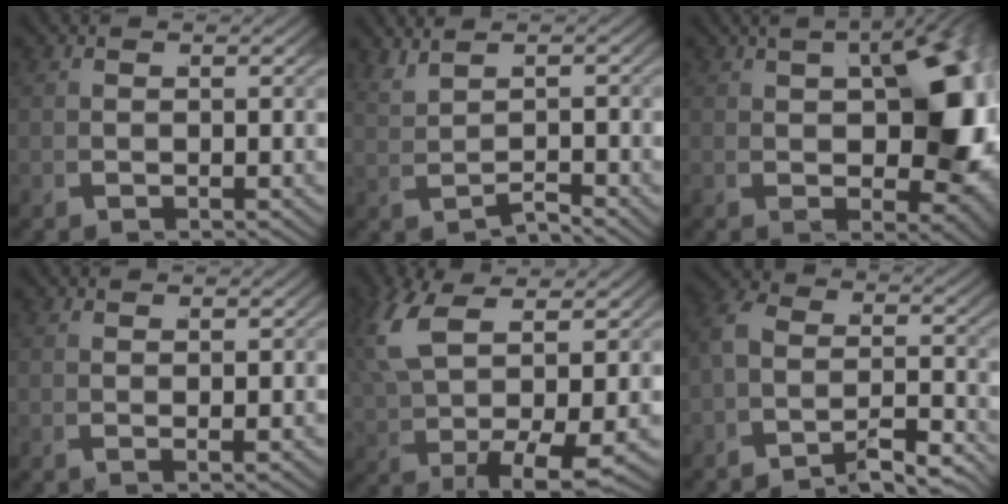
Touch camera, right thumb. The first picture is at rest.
{"total": 1.2, "force": [0.8, -0.3, 0.8], "torque": [-0.005, 0.017, 0.013]}
{"total": 12.9, "force": [0.3, 7.2, 10.7], "torque": [-0.135, -0.032, 0.030]}
{"total": 0.6, "force": [0.5, -0.4, 0.1], "torque": [-0.003, 0.007, 0.008]}
{"total": 6.7, "force": [1.0, 3.1, 5.9], "torque": [-0.144, -0.016, 0.039]}
{"total": 4.5, "force": [-3.0, 2.3, 2.4], "torque": [-0.049, -0.007, -0.052]}